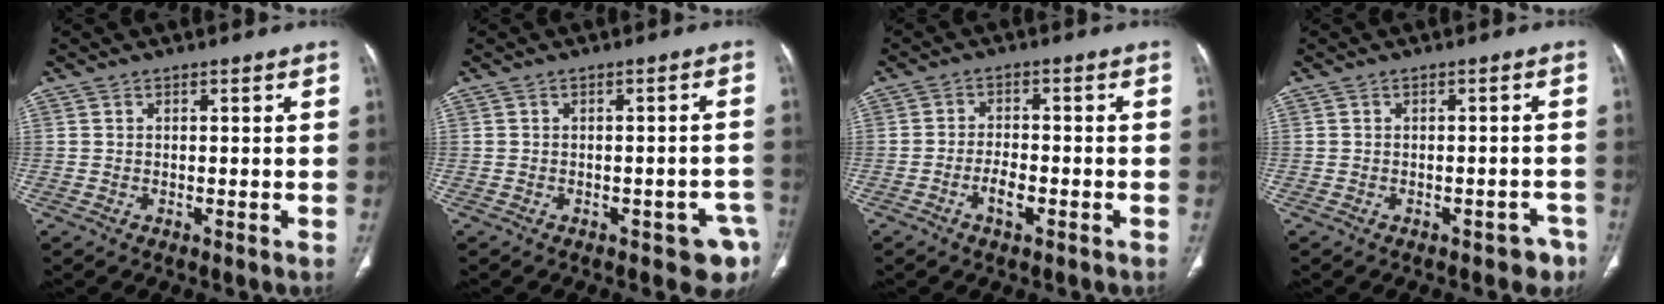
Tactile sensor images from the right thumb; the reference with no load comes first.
{"total": 6.5, "force": [-3.5, 2.9, 4.6], "torque": [-0.034, 0.018, -0.040]}
{"total": 3.8, "force": [-1.9, 1.7, 2.8], "torque": [-0.051, 0.014, -0.033]}
{"total": 4.7, "force": [-3.5, 2.6, 1.9], "torque": [-0.001, 0.025, -0.036]}